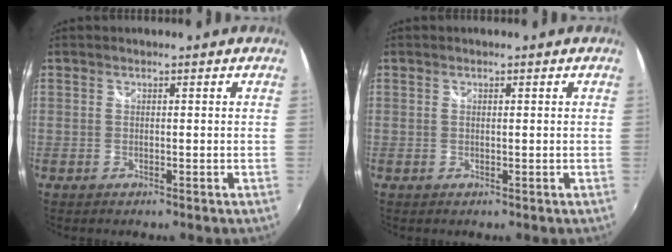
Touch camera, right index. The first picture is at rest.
{"total": 0.0}